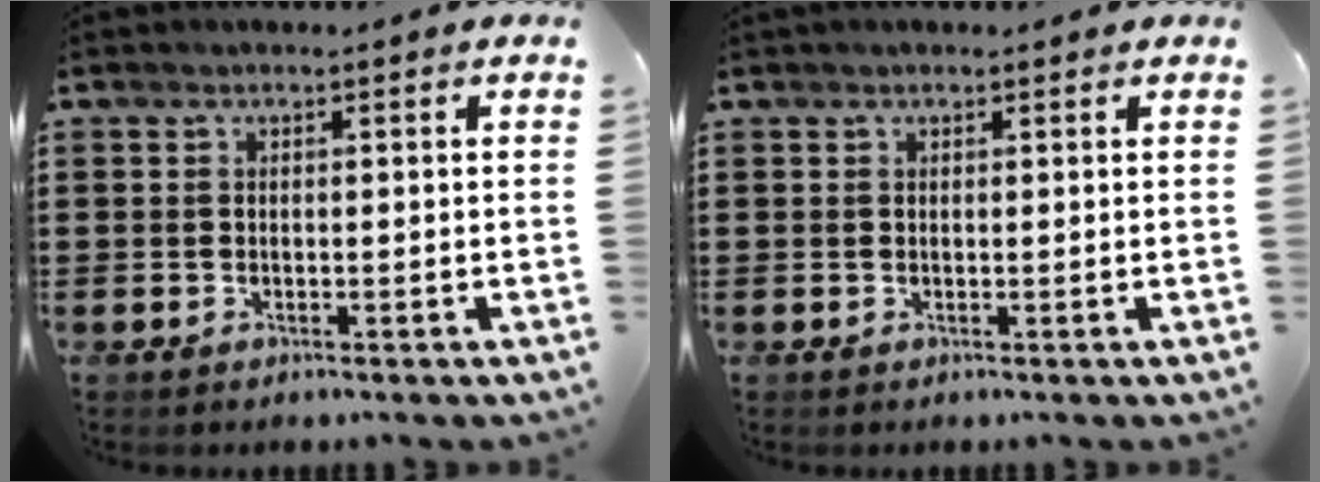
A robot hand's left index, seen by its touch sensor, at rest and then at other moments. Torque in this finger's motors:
{"motor_torque": [-0.95, -0.93, -0.45, 0.01]}